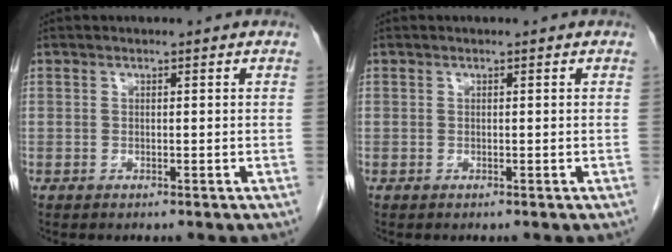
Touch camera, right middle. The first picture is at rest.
{"total": 0.0}